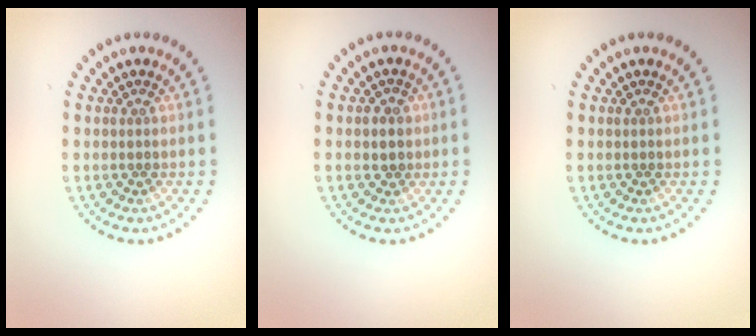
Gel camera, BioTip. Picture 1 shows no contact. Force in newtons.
{"total": 1.1, "press": 1.0, "slide": 0.6}
{"total": 0.0}